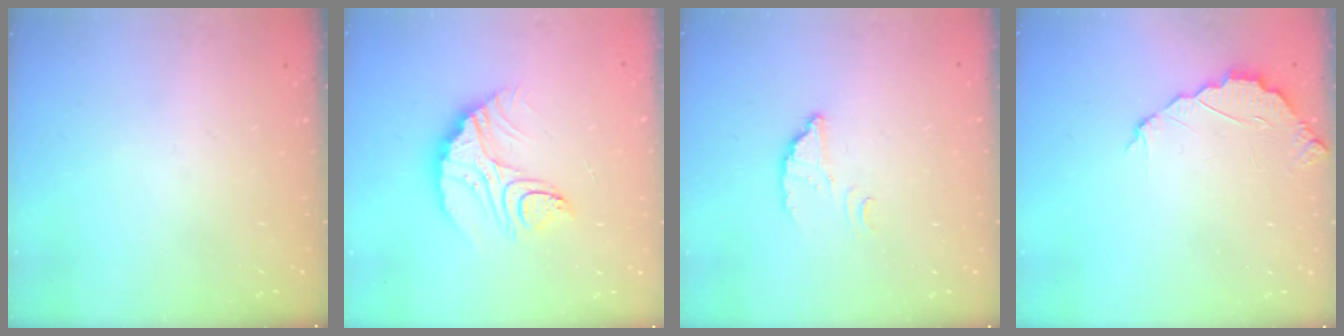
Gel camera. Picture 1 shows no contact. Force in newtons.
{"total": 12.3, "press": 12.2, "slide": 1.1}
{"total": 2.6, "press": 2.6, "slide": 0.1}
{"total": 2.4, "press": 2.4, "slide": 0.2}